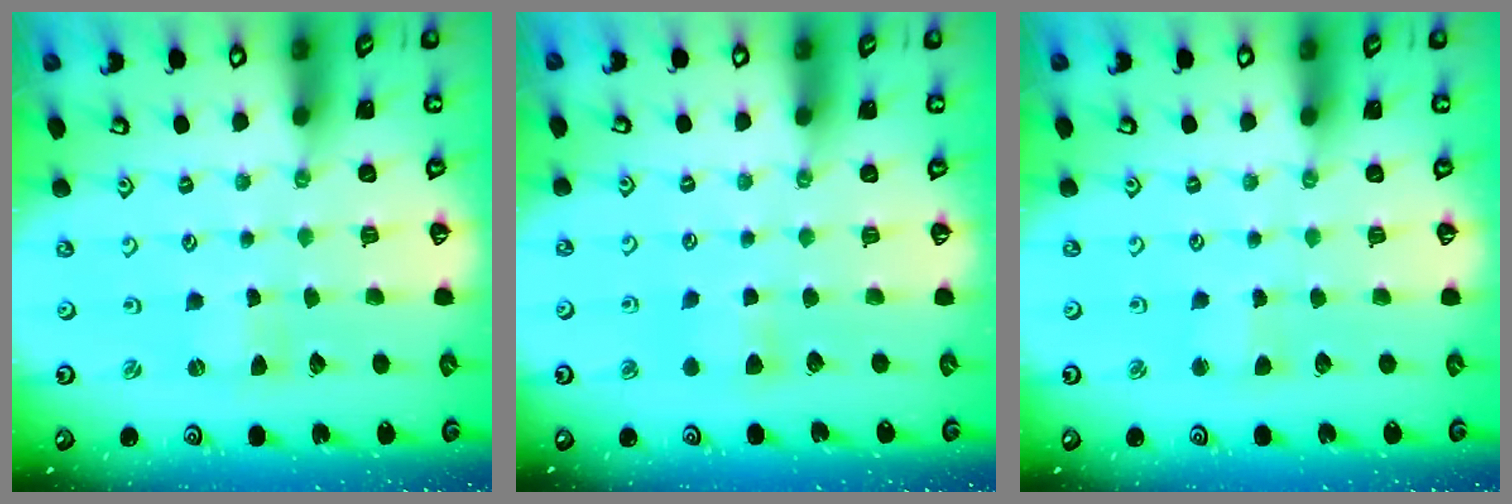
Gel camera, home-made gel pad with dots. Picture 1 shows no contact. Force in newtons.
{"total": 4.5, "press": 4.4, "slide": 0.7}
{"total": 2.6, "press": 2.6, "slide": 0.3}